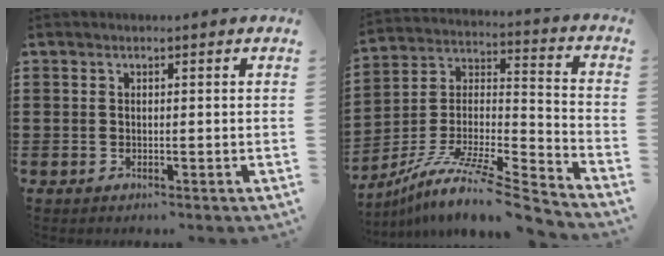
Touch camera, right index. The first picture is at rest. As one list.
[{"total": 10.4, "force": [-8.2, 1.1, 6.3], "torque": [-0.120, 0.000, -0.162]}]